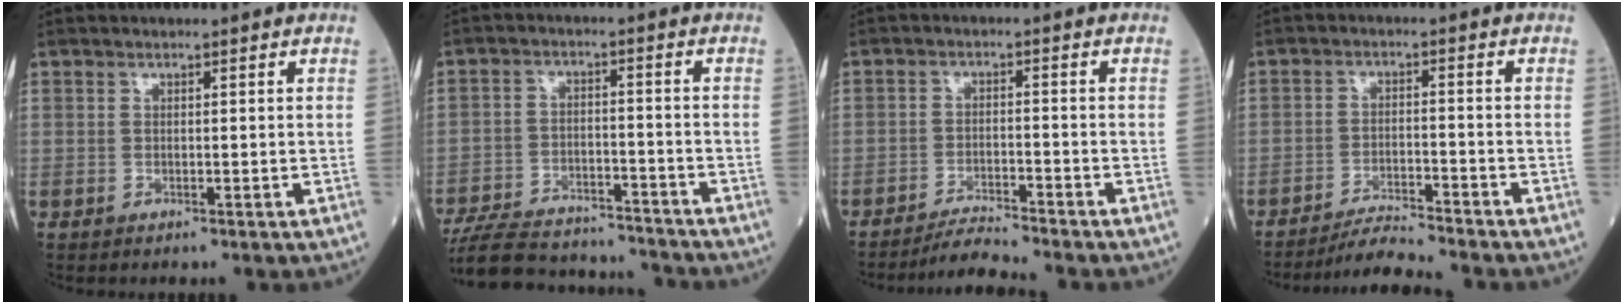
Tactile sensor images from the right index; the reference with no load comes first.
{"total": 16.8, "force": [-15.7, 3.7, 4.7], "torque": [-0.100, 0.003, -0.236]}
{"total": 4.7, "force": [-4.5, -1.4, 0.6], "torque": [-0.015, -0.017, -0.081]}
{"total": 5.7, "force": [-5.5, -1.4, 0.9], "torque": [-0.016, -0.016, -0.100]}